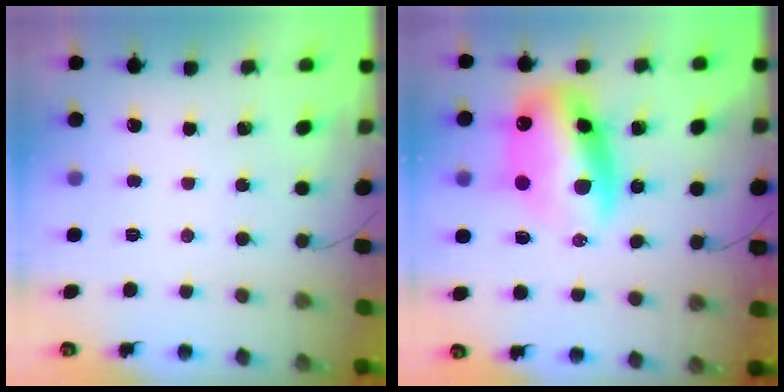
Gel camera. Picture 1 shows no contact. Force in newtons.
{"total": 15.7, "press": 15.2, "slide": 4.1}